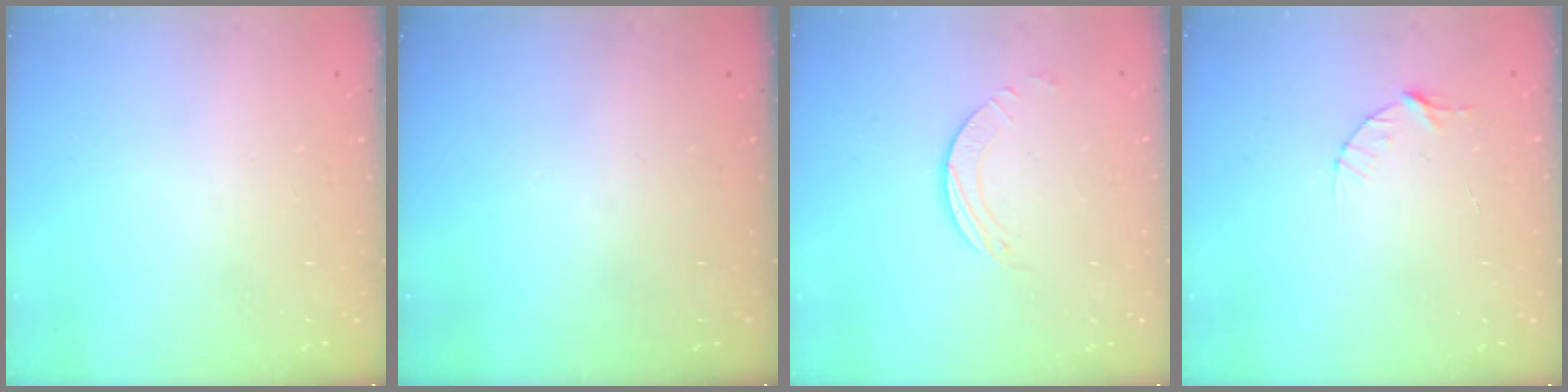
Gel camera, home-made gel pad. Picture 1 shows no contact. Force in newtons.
{"total": 0.0}
{"total": 2.0, "press": 1.9, "slide": 0.3}
{"total": 4.1, "press": 4.1, "slide": 0.4}